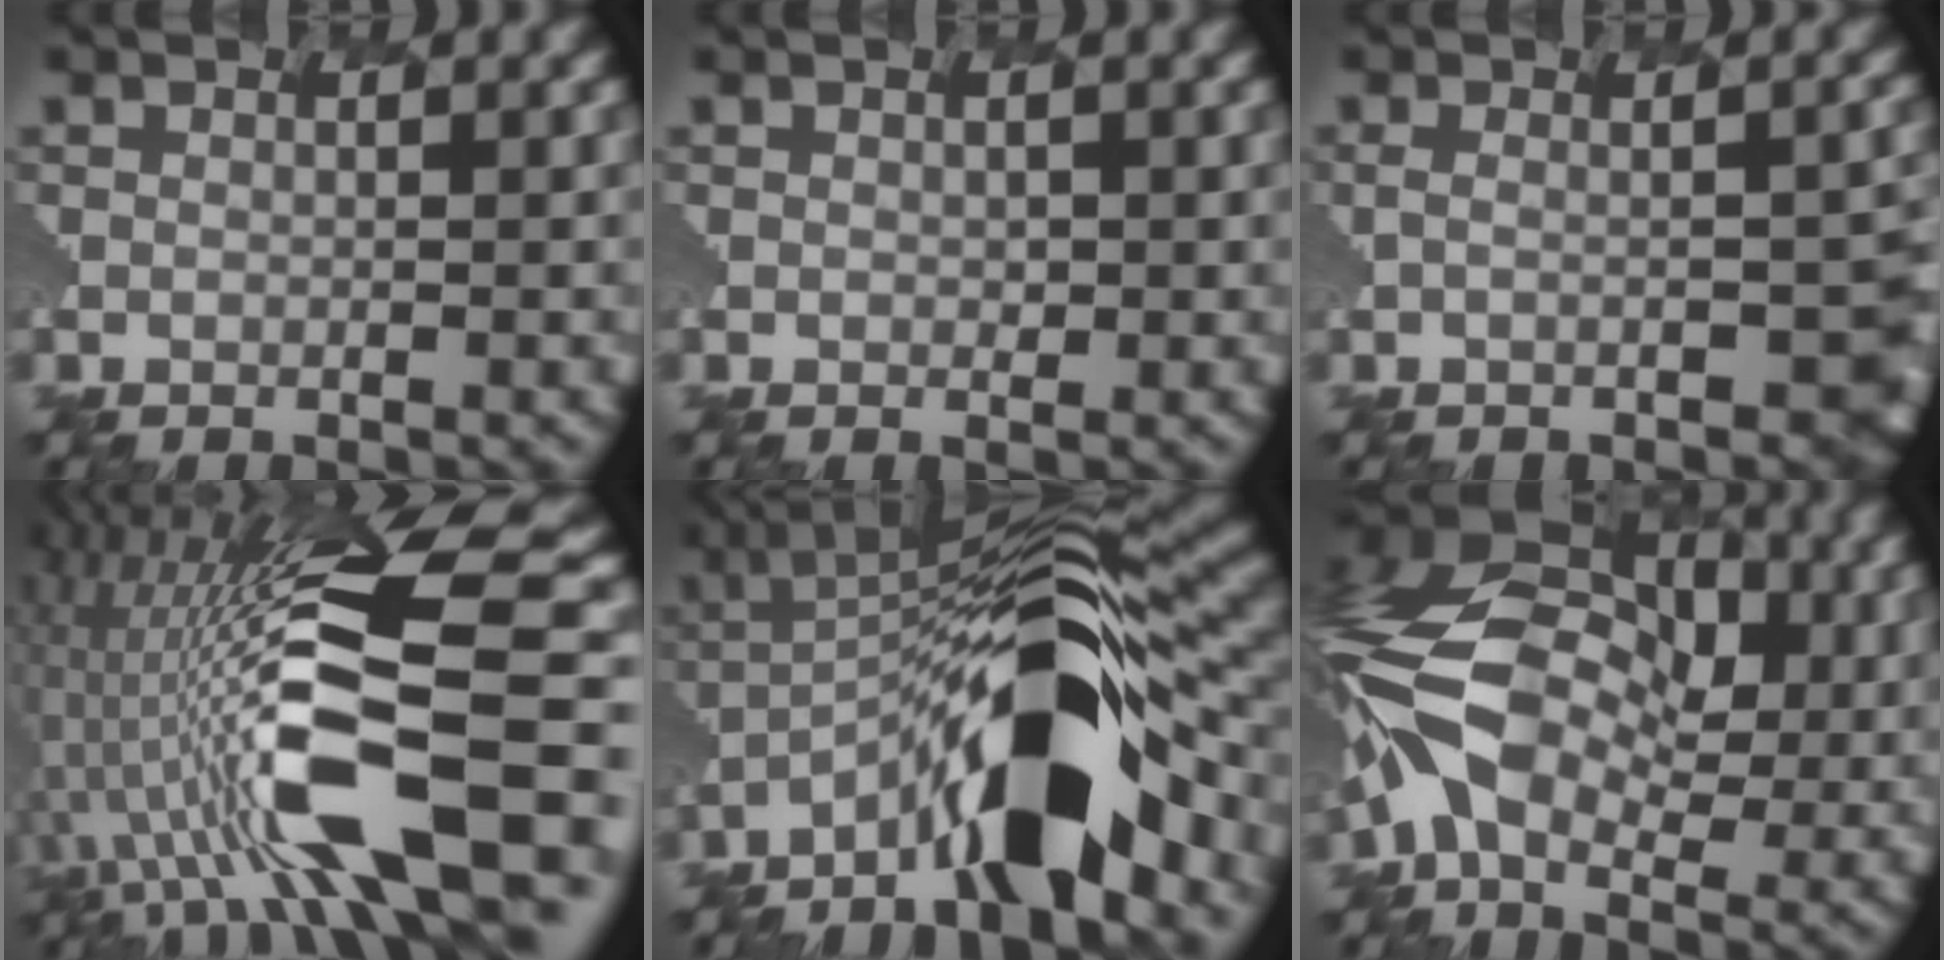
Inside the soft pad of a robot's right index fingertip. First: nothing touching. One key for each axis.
{"total": 1.1, "fx": 0.2, "fy": 0.9, "fz": 0.6, "tx": -0.019, "ty": -0.001, "tz": 0.003}
{"total": 3.4, "fx": -1.6, "fy": 1.0, "fz": 2.9, "tx": -0.054, "ty": 0.005, "tz": -0.023}
{"total": 12.5, "fx": -1.5, "fy": 4.7, "fz": 11.5, "tx": -0.215, "ty": 0.034, "tz": -0.041}
{"total": 11.5, "fx": -6.7, "fy": 2.6, "fz": 9.0, "tx": -0.169, "ty": 0.026, "tz": -0.129}
{"total": 11.5, "fx": 0.3, "fy": 8.6, "fz": 7.6, "tx": -0.197, "ty": 0.021, "tz": -0.026}